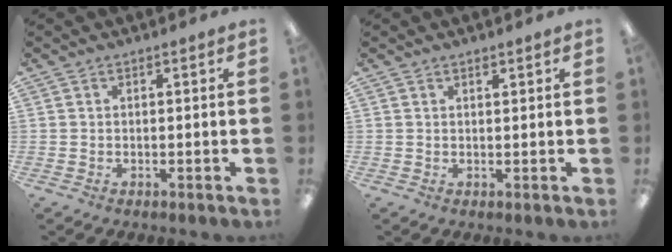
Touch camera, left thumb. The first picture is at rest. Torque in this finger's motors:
{"motor_torque": [-0.40, -0.37, 0.14, 0.03, -0.01]}